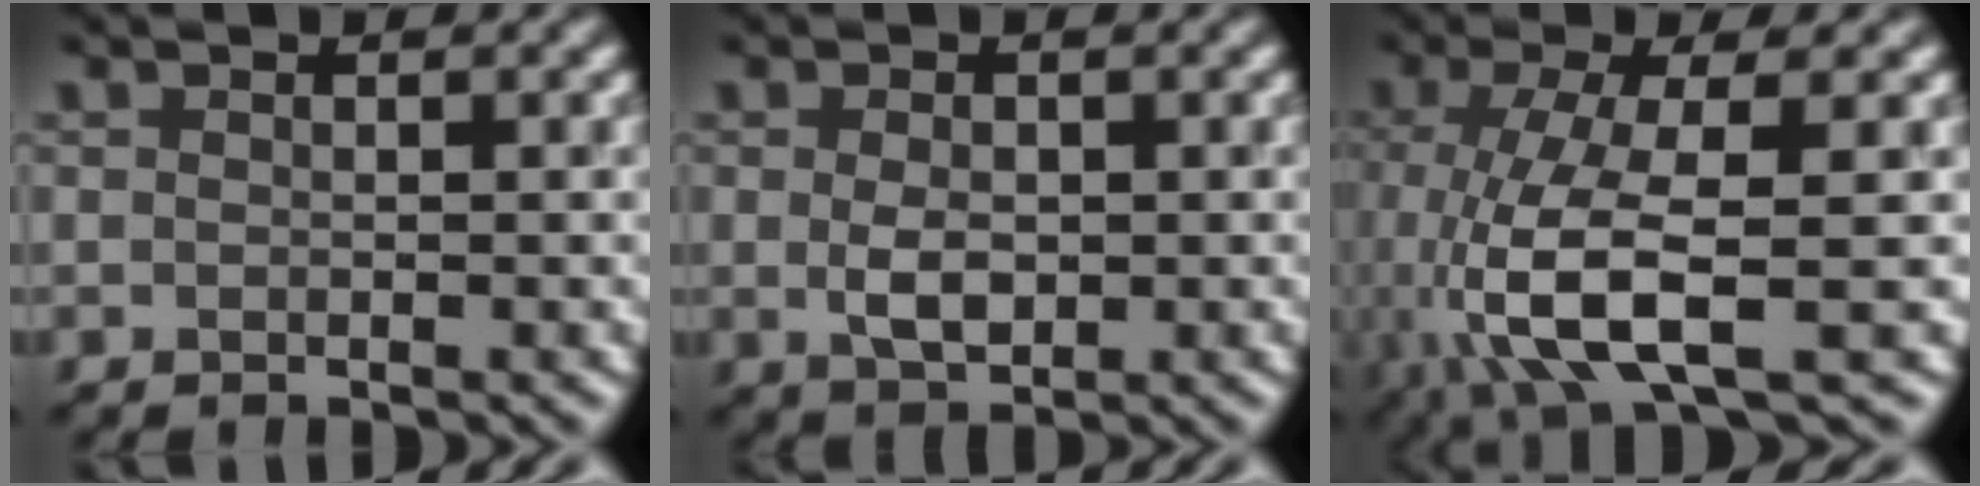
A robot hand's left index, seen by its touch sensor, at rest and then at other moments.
{"total": 2.5, "force": [-0.1, 1.6, 2.0], "torque": [-0.039, 0.001, 0.002]}
{"total": 8.2, "force": [-2.2, 2.5, 7.5], "torque": [-0.166, -0.007, -0.043]}